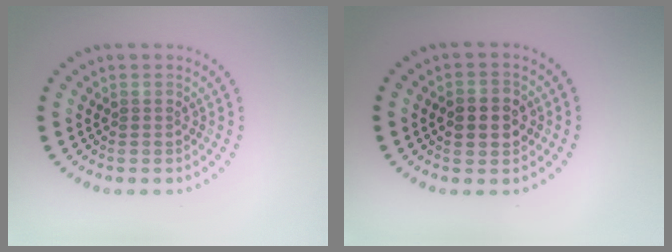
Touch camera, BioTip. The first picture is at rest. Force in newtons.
{"total": 2.9, "press": 2.9, "slide": 0.2}